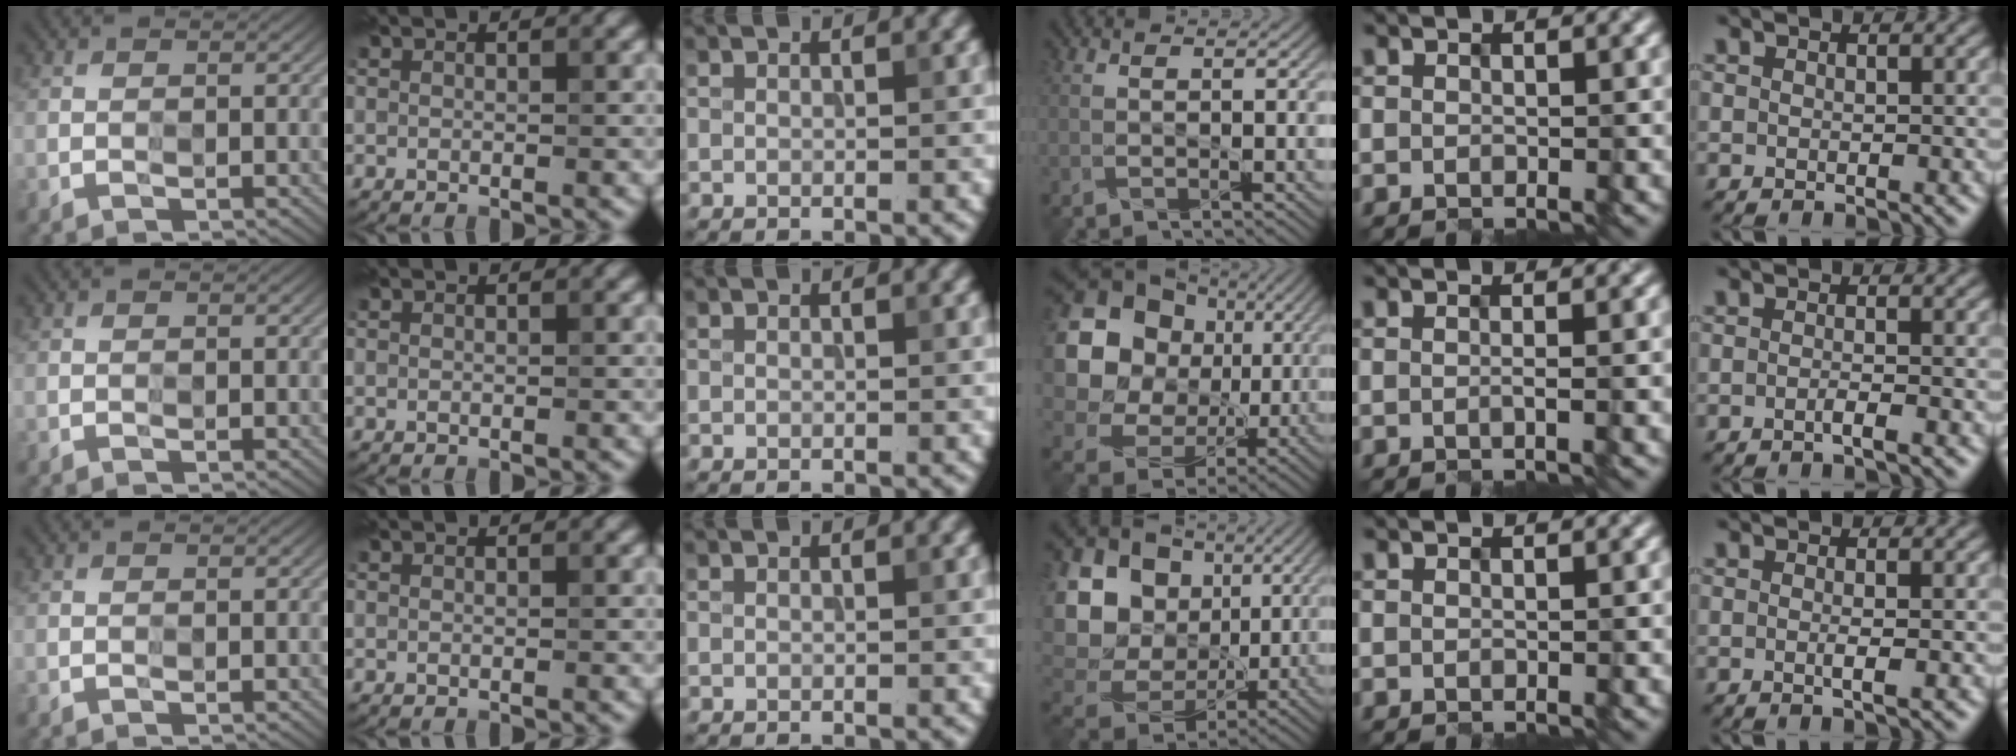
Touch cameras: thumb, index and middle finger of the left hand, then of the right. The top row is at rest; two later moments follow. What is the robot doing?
{"motion": "insert", "object": "file holder"}